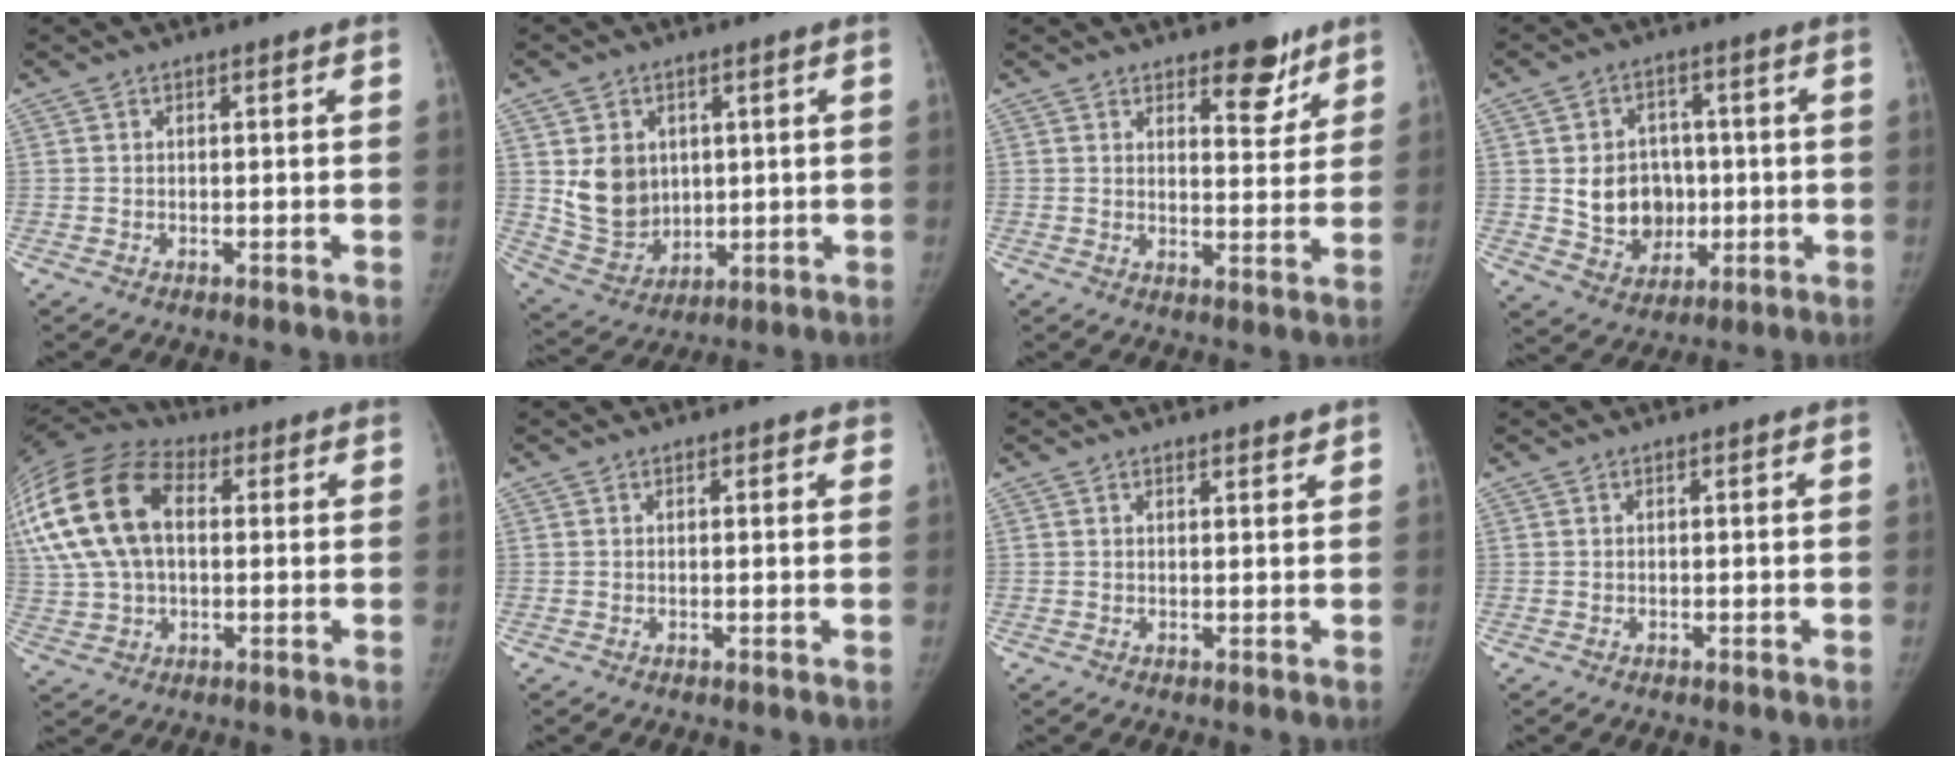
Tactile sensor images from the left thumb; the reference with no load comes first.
{"total": 10.7, "force": [2.2, 8.8, 5.6], "torque": [-0.061, -0.020, 0.065]}
{"total": 7.2, "force": [5.0, 3.3, 4.0], "torque": [-0.021, -0.032, 0.068]}
{"total": 10.9, "force": [-0.2, 9.2, 5.9], "torque": [-0.052, -0.001, 0.013]}
{"total": 22.6, "force": [4.8, 14.1, 17.0], "torque": [-0.377, 0.032, 0.084]}
{"total": 1.5, "force": [0.9, 0.7, 0.9], "torque": [-0.002, -0.002, 0.007]}
{"total": 1.4, "force": [1.3, 0.3, 0.5], "torque": [0.000, -0.009, 0.021]}
{"total": 0.0}